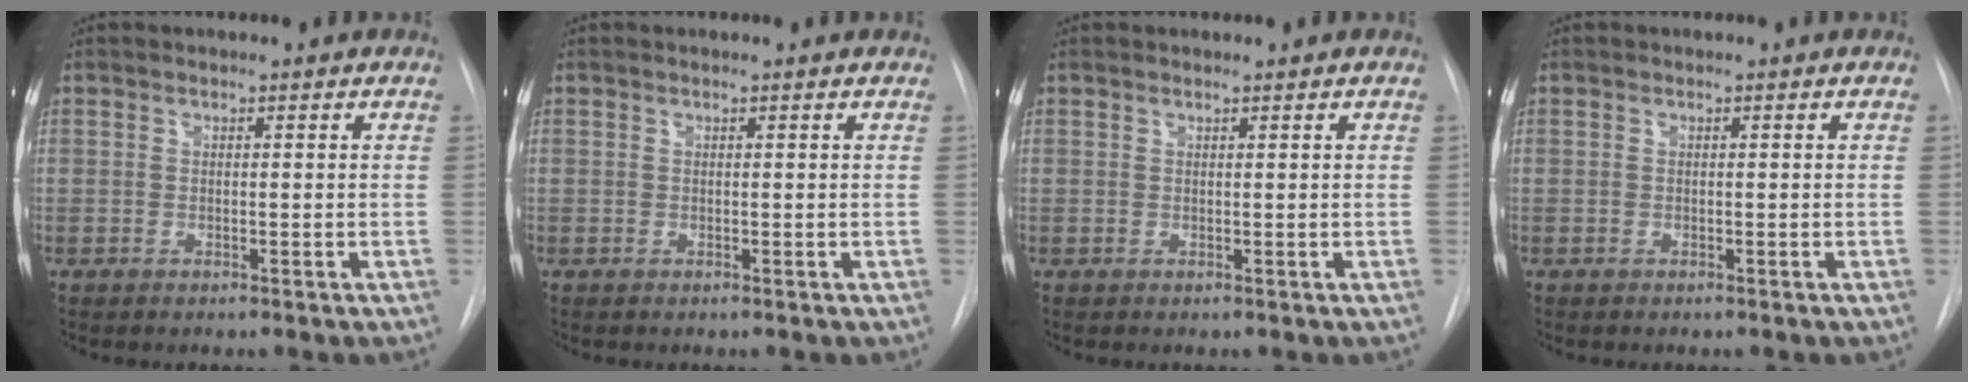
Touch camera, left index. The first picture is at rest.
{"total": 0.0}
{"total": 0.0}
{"total": 0.0}